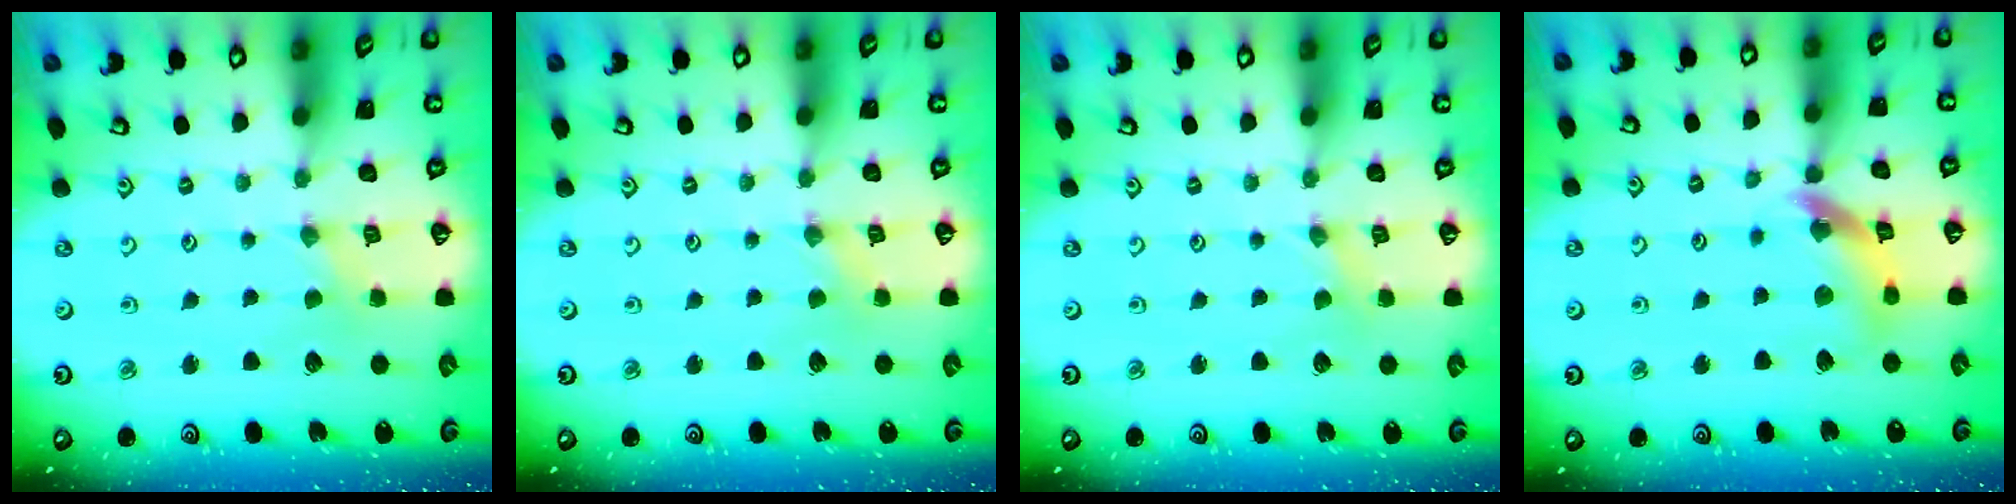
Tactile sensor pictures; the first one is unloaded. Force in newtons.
{"total": 0.9, "press": 0.9, "slide": 0.2}
{"total": 0.0}
{"total": 13.0, "press": 12.9, "slide": 1.5}